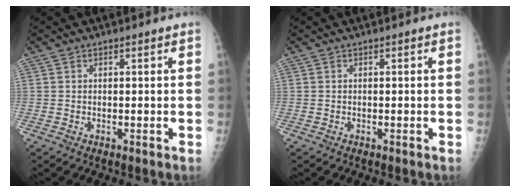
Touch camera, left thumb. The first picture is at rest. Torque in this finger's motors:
{"motor_torque": [0.00, 0.00, -0.04, -0.05, 0.00]}